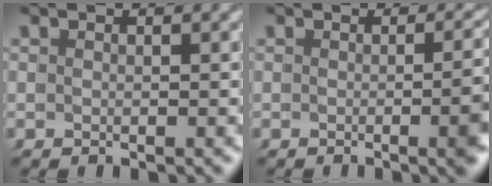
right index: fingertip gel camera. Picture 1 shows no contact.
{"total": 3.5, "force": [-1.0, 0.1, 3.3], "torque": [-0.025, 0.003, -0.017]}